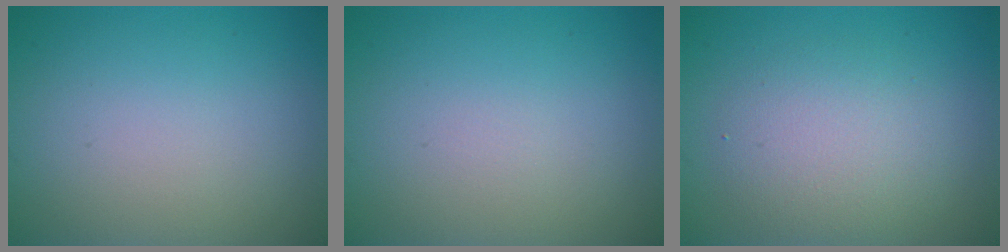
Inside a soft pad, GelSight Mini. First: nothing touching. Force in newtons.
{"total": 0.0}
{"total": 3.9, "press": 3.9, "slide": 0.2}